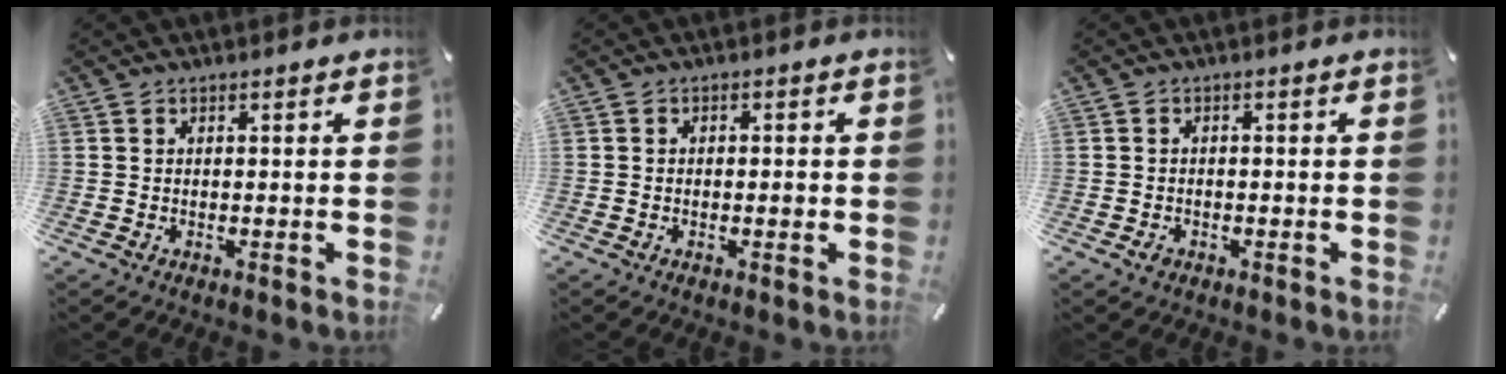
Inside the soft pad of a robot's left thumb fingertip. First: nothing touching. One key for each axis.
{"total": 1.4, "fx": -0.4, "fy": 0.8, "fz": 1.1, "tx": -0.019, "ty": 0.002, "tz": -0.009}
{"total": 1.6, "fx": -0.8, "fy": 1.2, "fz": 0.7, "tx": -0.013, "ty": 0.004, "tz": -0.016}